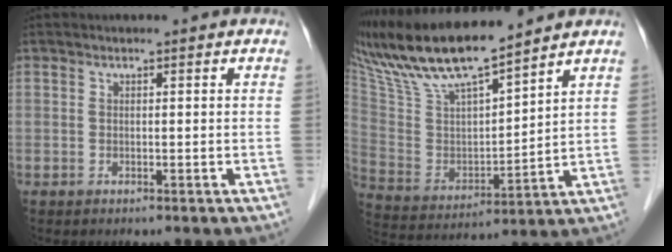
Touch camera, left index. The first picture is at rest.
{"total": 16.1, "force": [14.1, 1.4, 7.5], "torque": [-0.158, 0.006, 0.275]}